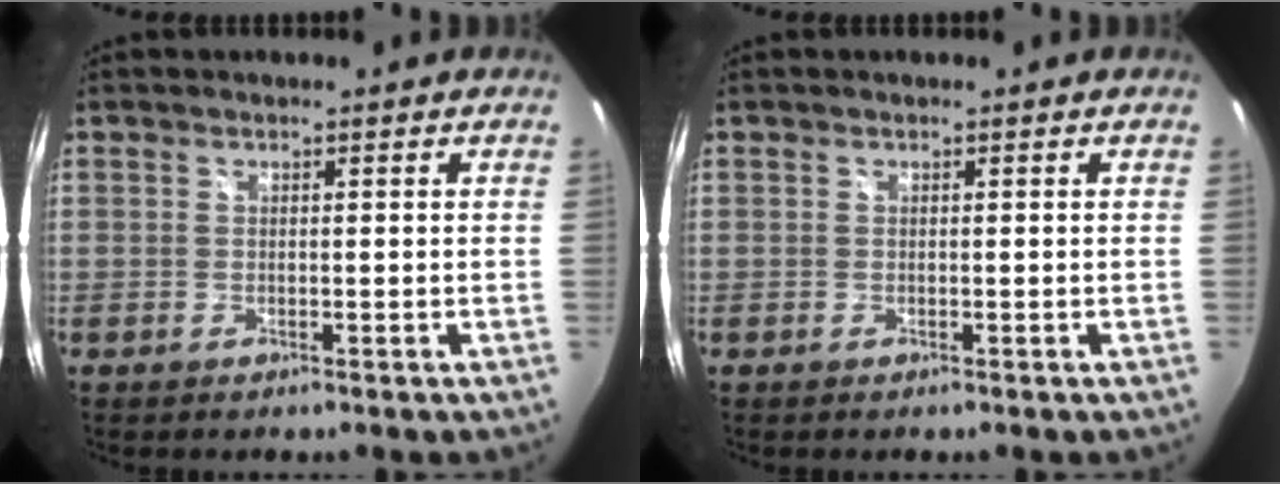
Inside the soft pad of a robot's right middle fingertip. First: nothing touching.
{"total": 0.0}